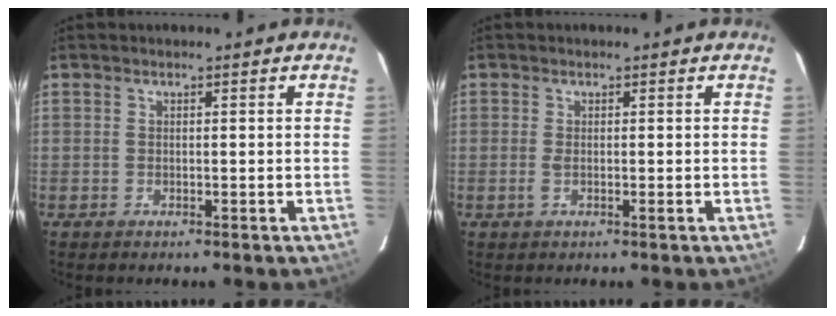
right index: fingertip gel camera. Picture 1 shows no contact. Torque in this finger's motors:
{"motor_torque": [-0.24, 0.01, -0.01, 0.02]}